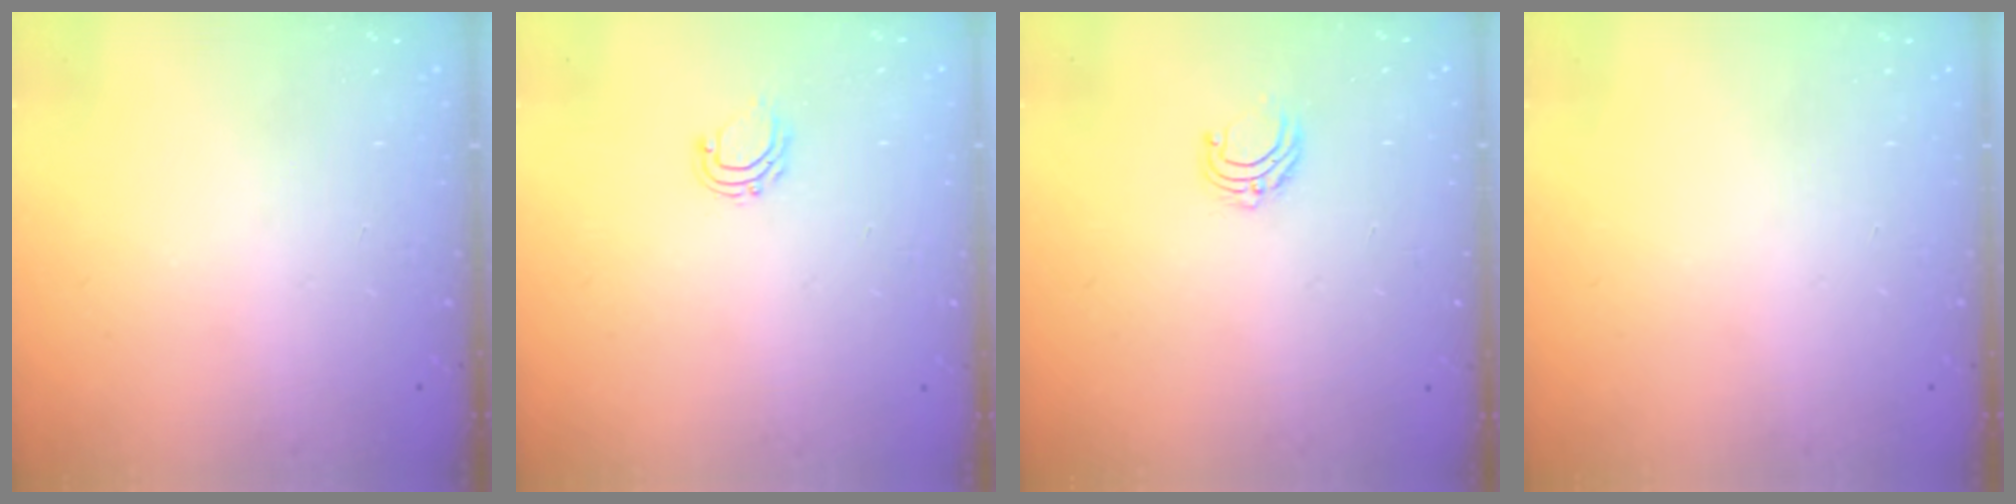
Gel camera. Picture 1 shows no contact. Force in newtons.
{"total": 5.2, "press": 5.2, "slide": 0.4}
{"total": 5.3, "press": 5.3, "slide": 0.5}
{"total": 0.0}